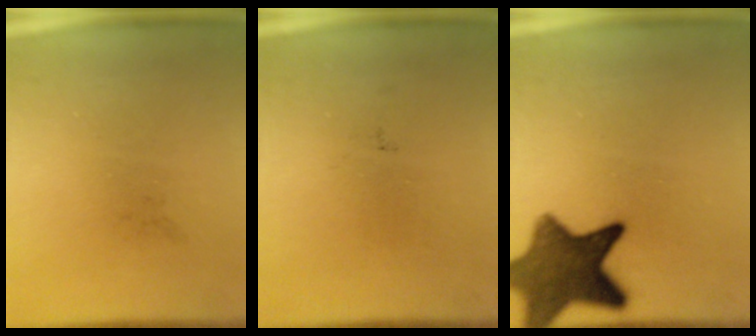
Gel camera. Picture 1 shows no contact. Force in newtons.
{"total": 0.0}
{"total": 11.3}